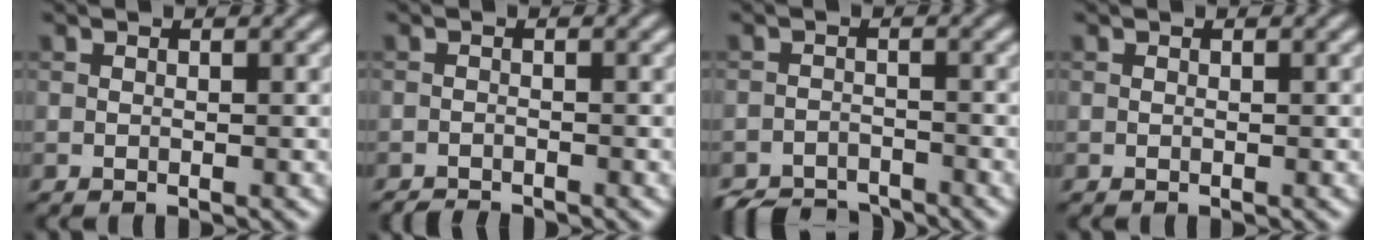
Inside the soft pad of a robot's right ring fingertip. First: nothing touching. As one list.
[{"total": 1.4, "force": [-1.4, 0.1, 0.2], "torque": [0.002, -0.004, -0.027]}, {"total": 4.2, "force": [-3.9, 1.2, 0.8], "torque": [-0.007, -0.008, -0.072]}, {"total": 0.0}]